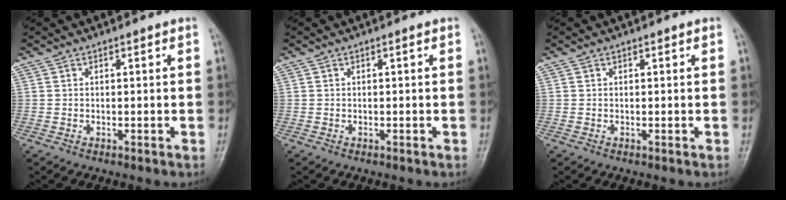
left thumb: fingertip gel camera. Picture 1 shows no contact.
{"total": 0.0}
{"total": 0.0}